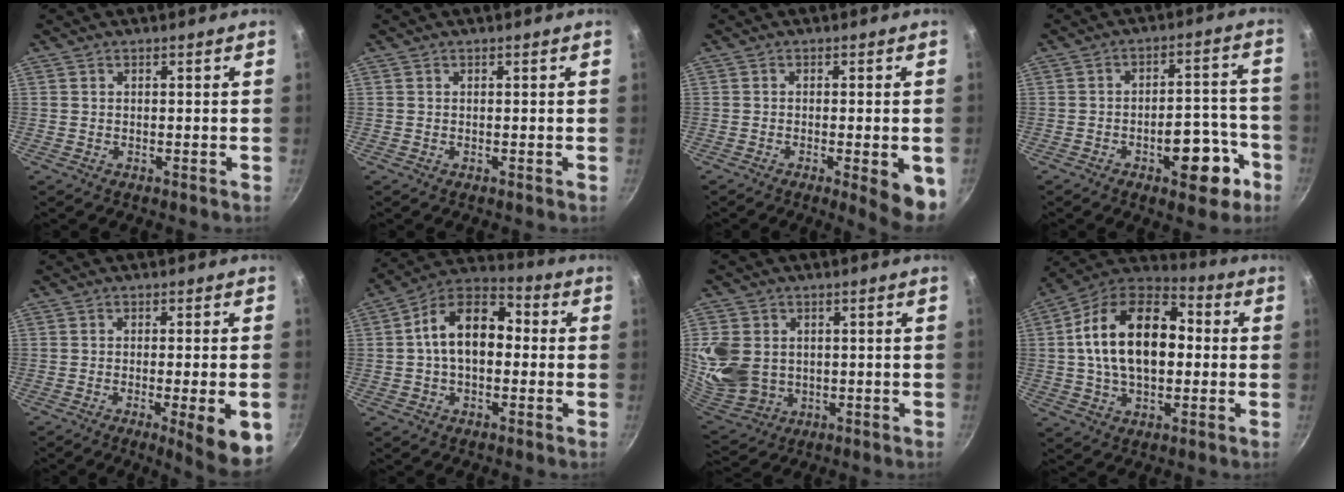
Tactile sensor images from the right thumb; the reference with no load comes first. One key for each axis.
{"total": 0.0}
{"total": 7.5, "fx": -2.4, "fy": 1.7, "fz": 7.0, "tx": -0.076, "ty": 0.003, "tz": -0.028}
{"total": 11.6, "fx": -5.4, "fy": 5.4, "fz": 8.7, "tx": -0.078, "ty": 0.049, "tz": -0.066}
{"total": 9.8, "fx": -3.3, "fy": 1.6, "fz": 9.1, "tx": -0.112, "ty": 0.002, "tz": -0.041}
{"total": 13.9, "fx": 0.5, "fy": 9.0, "fz": 10.6, "tx": -0.137, "ty": 0.042, "tz": -0.014}
{"total": 13.7, "fx": 0.7, "fy": 11.2, "fz": 7.9, "tx": -0.166, "ty": -0.015, "tz": 0.030}
{"total": 20.6, "fx": 1.3, "fy": 12.9, "fz": 16.0, "tx": -0.249, "ty": 0.035, "tz": 0.005}